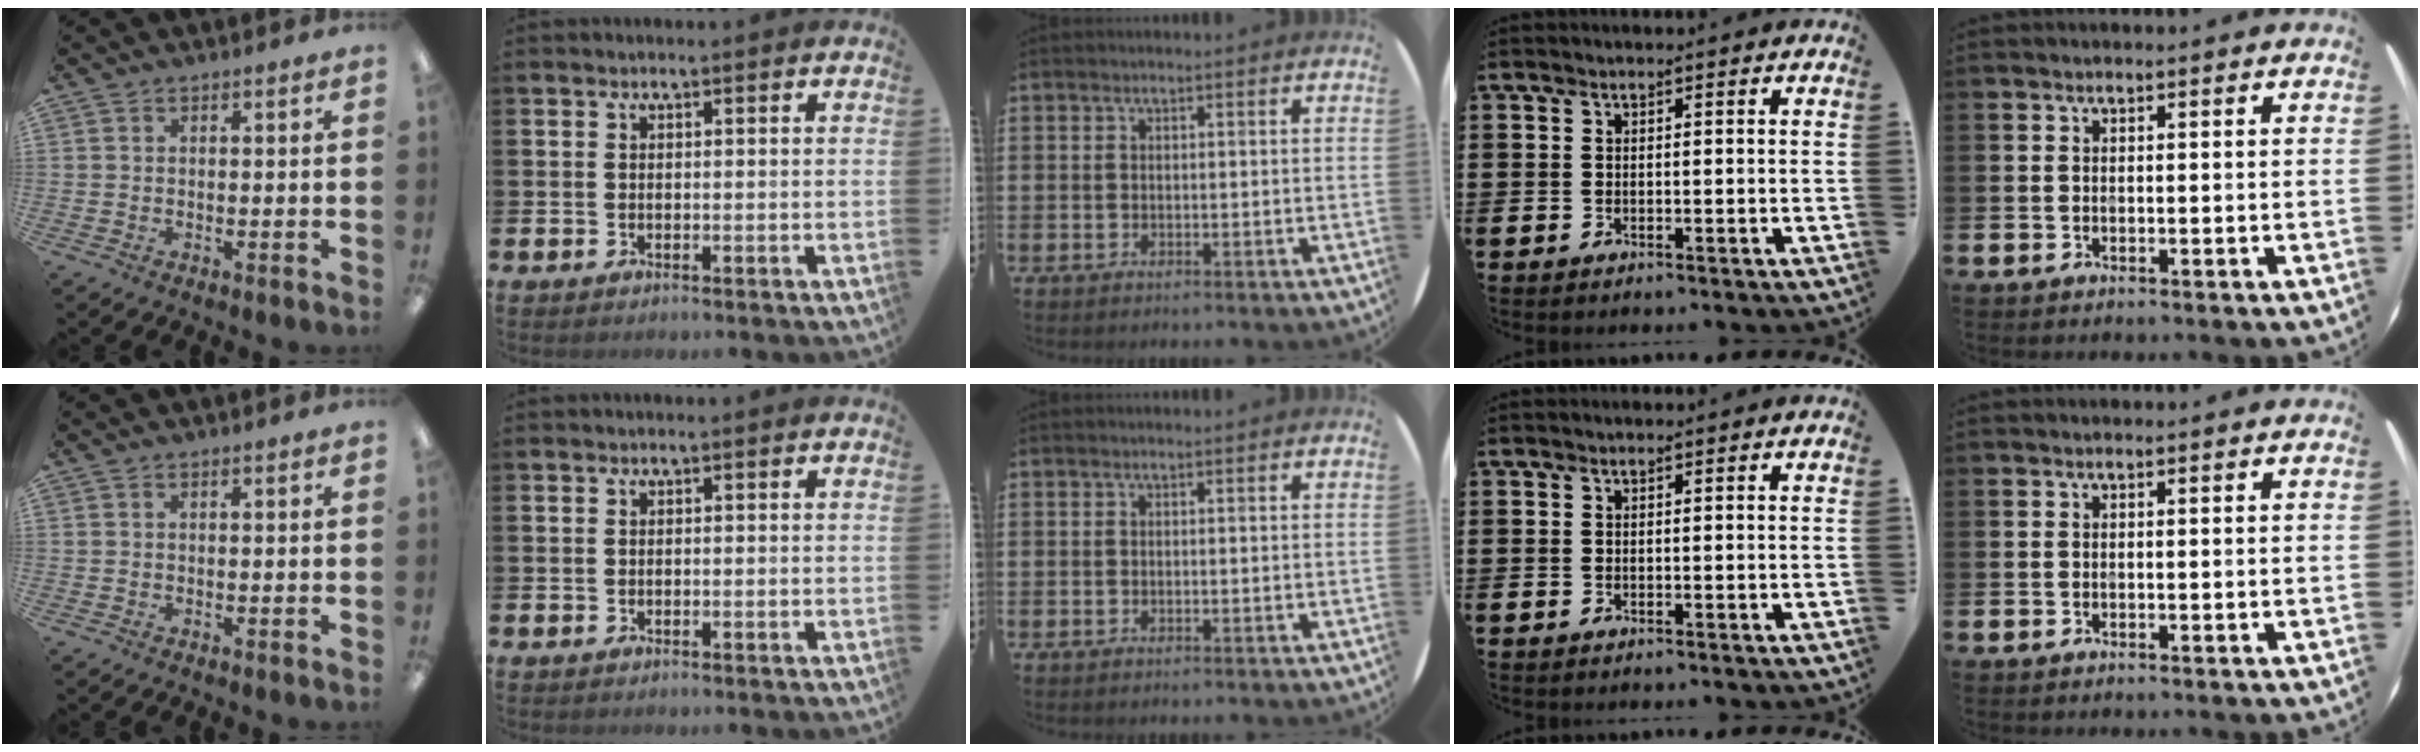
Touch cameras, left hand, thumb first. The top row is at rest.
{}